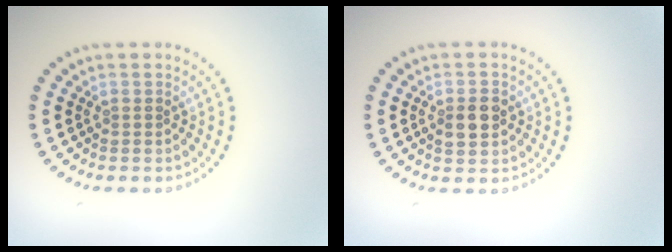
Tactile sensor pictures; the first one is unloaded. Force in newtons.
{"total": 2.8, "press": 2.8, "slide": 0.1}